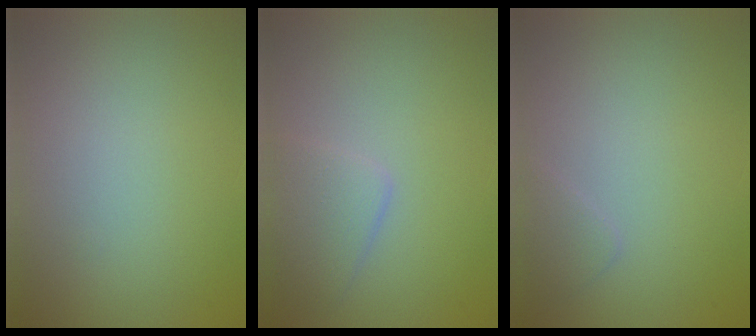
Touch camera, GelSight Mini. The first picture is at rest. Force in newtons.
{"total": 2.4, "press": 2.4, "slide": 0.0}
{"total": 1.1, "press": 1.1, "slide": 0.0}